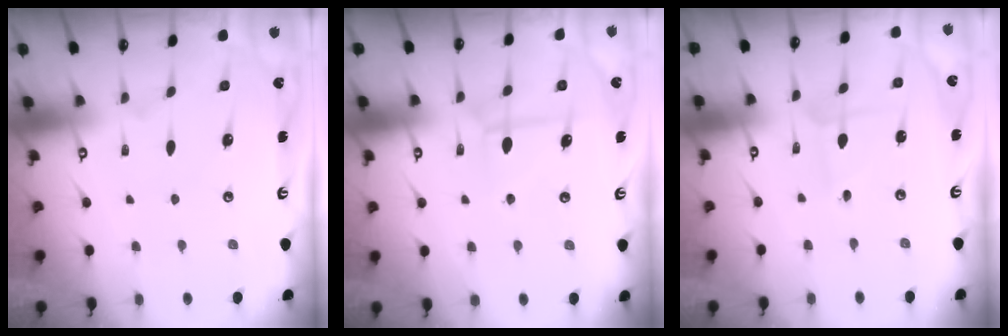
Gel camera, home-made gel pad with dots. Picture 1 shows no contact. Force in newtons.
{"total": 7.2, "press": 7.1, "slide": 0.3}
{"total": 2.1, "press": 2.1, "slide": 0.2}